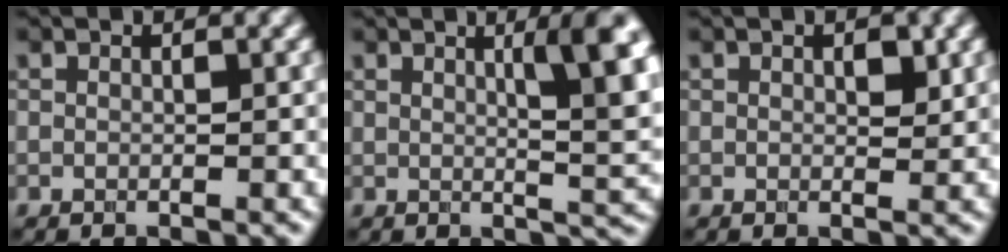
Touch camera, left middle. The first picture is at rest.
{"total": 6.2, "force": [2.0, 1.1, 5.7], "torque": [-0.066, 0.001, 0.042]}
{"total": 1.0, "force": [0.4, 0.3, 0.9], "torque": [-0.018, -0.001, 0.017]}